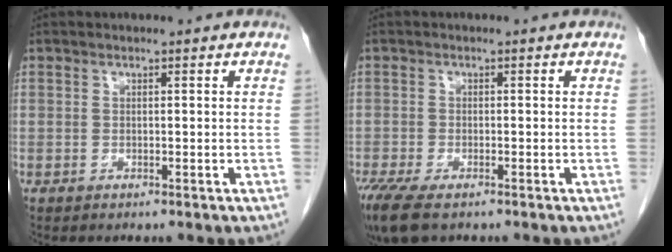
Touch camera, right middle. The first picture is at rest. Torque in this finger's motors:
{"motor_torque": [1.20, -0.81, 0.12, 0.07]}